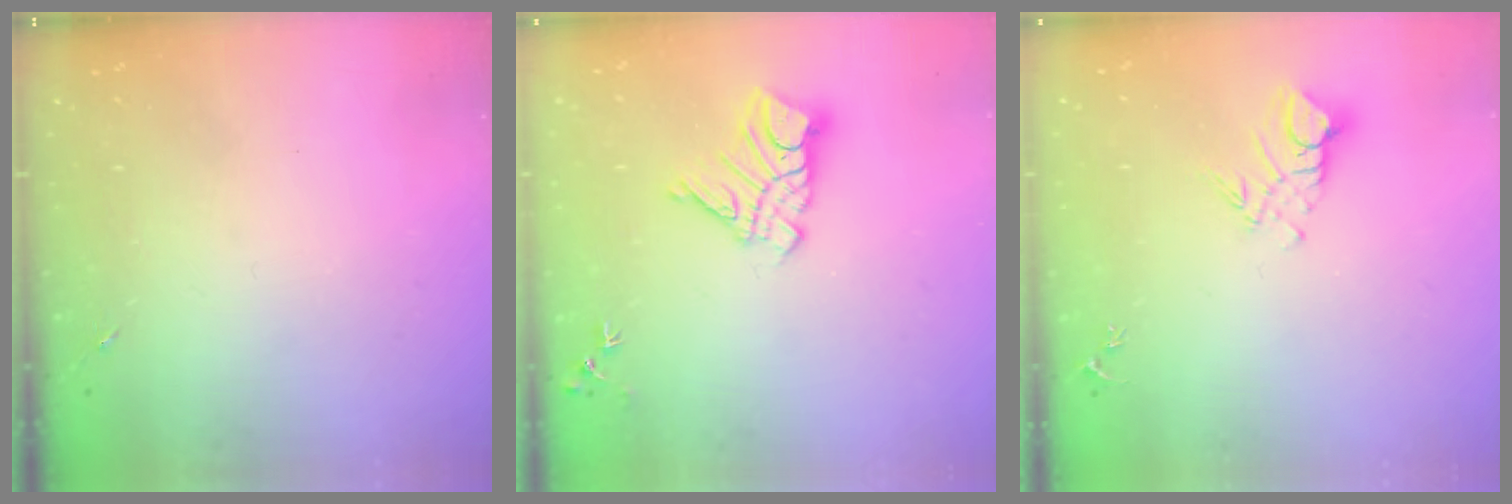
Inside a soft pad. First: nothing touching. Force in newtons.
{"total": 11.1, "press": 11.0, "slide": 1.0}
{"total": 7.9, "press": 7.8, "slide": 0.8}